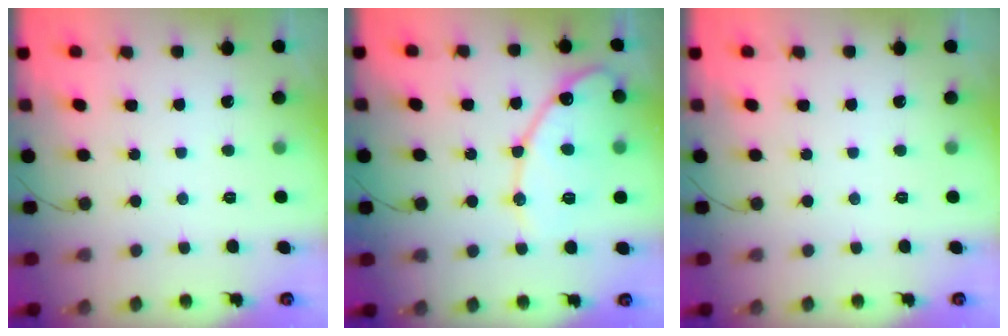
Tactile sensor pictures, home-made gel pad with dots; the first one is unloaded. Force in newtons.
{"total": 14.7, "press": 14.6, "slide": 1.0}
{"total": 0.0}